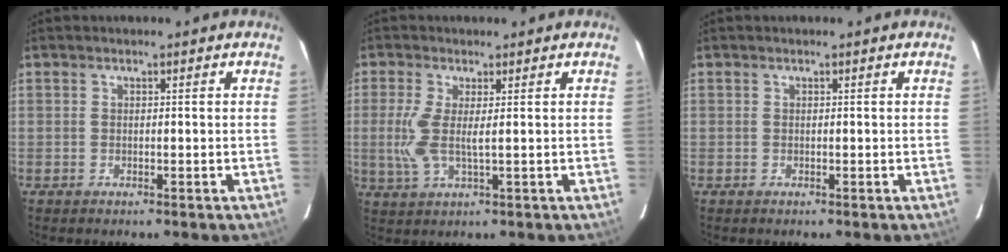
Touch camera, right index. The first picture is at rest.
{"total": 5.8, "force": [0.4, 1.4, 5.6], "torque": [-0.131, -0.003, 0.004]}
{"total": 0.0}